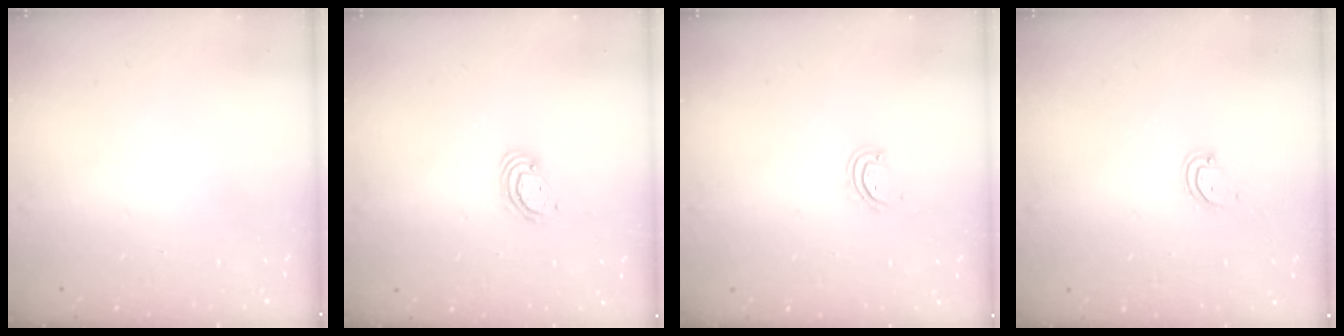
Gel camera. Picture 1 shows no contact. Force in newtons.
{"total": 2.8, "press": 2.8, "slide": 0.3}
{"total": 3.8, "press": 3.8, "slide": 0.2}
{"total": 3.8, "press": 3.8, "slide": 0.4}